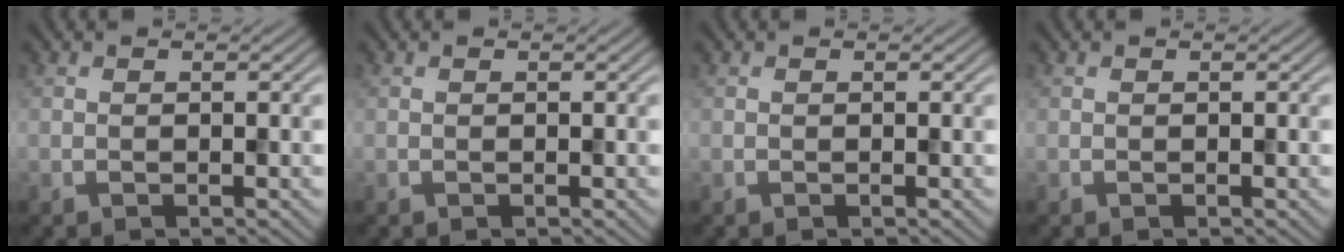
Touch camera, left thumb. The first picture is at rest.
{"total": 0.0}
{"total": 0.0}
{"total": 0.0}